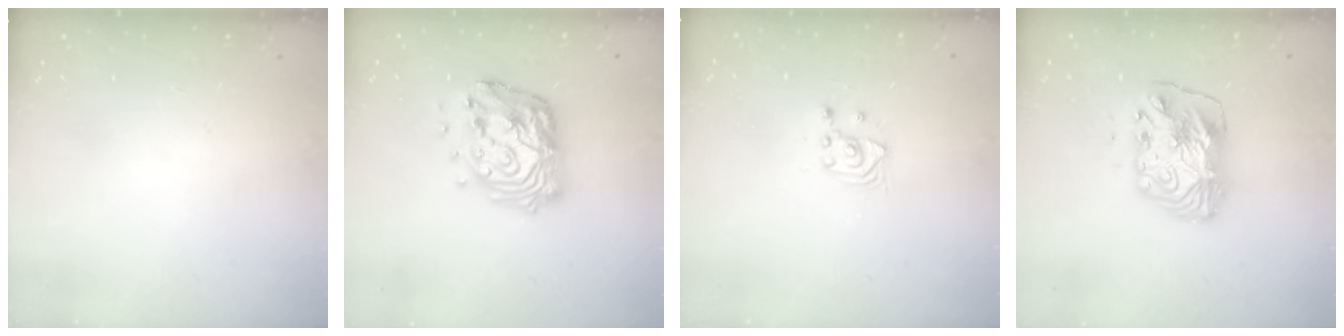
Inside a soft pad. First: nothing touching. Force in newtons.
{"total": 17.1, "press": 17.0, "slide": 1.9}
{"total": 3.2, "press": 3.2, "slide": 0.4}
{"total": 10.8, "press": 10.8, "slide": 1.0}